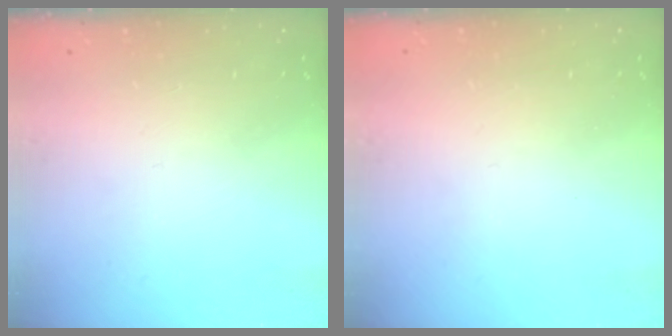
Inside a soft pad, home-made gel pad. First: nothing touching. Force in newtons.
{"total": 0.7, "press": 0.6, "slide": 0.4}